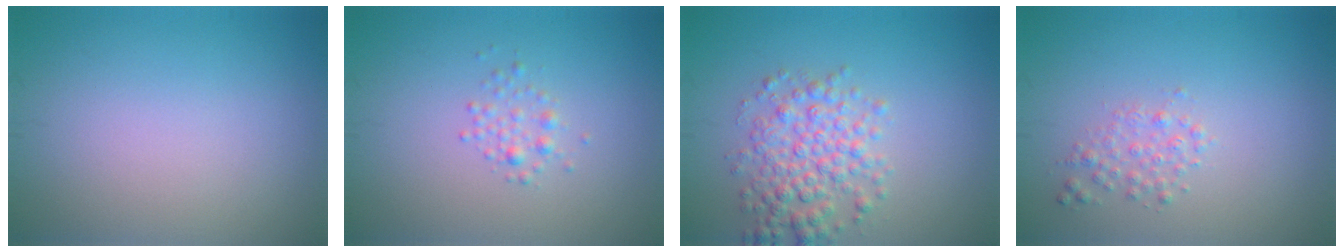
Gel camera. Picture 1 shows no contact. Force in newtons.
{"total": 1.2, "press": 1.2, "slide": 0.1}
{"total": 4.3, "press": 4.3, "slide": 0.1}
{"total": 1.5, "press": 1.5, "slide": 0.1}